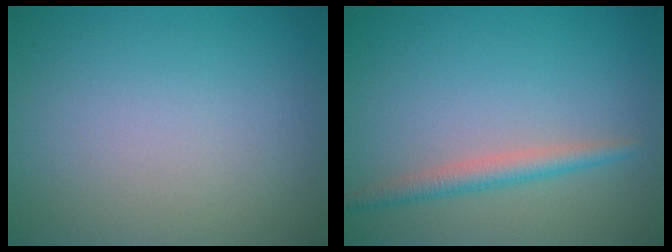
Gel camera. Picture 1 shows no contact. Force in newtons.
{"total": 2.3, "press": 2.3, "slide": 0.1}